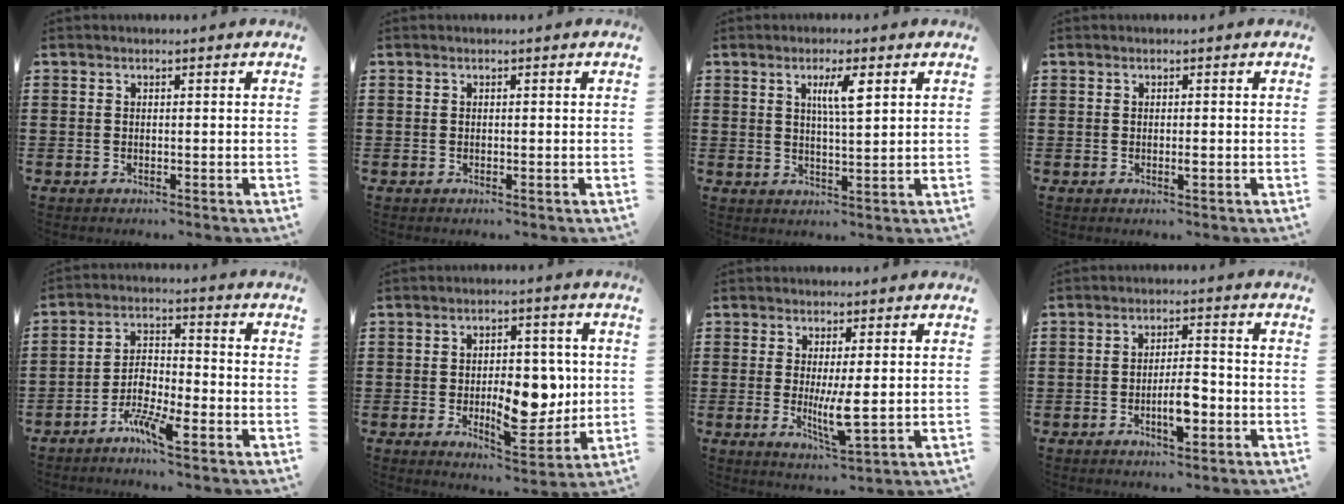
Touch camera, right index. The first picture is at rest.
{"total": 0.0}
{"total": 4.3, "force": [1.8, 0.5, 3.9], "torque": [-0.072, 0.002, 0.025]}
{"total": 0.9, "force": [-0.2, 0.1, 0.9], "torque": [-0.016, -0.004, -0.002]}
{"total": 6.1, "force": [-4.1, 1.6, 4.3], "torque": [-0.098, -0.001, -0.080]}
{"total": 10.5, "force": [-0.5, 5.5, 8.9], "torque": [-0.118, -0.002, -0.008]}
{"total": 5.6, "force": [-0.4, 1.2, 5.4], "torque": [-0.096, -0.012, -0.009]}
{"total": 5.3, "force": [-1.9, 1.8, 4.6], "torque": [-0.092, 0.001, -0.038]}